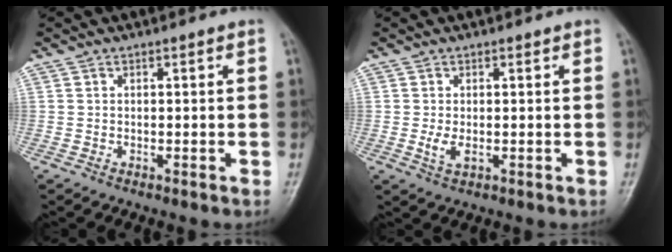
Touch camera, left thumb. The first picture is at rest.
{"total": 2.5, "force": [0.0, 1.4, 2.0], "torque": [-0.044, -0.007, 0.002]}